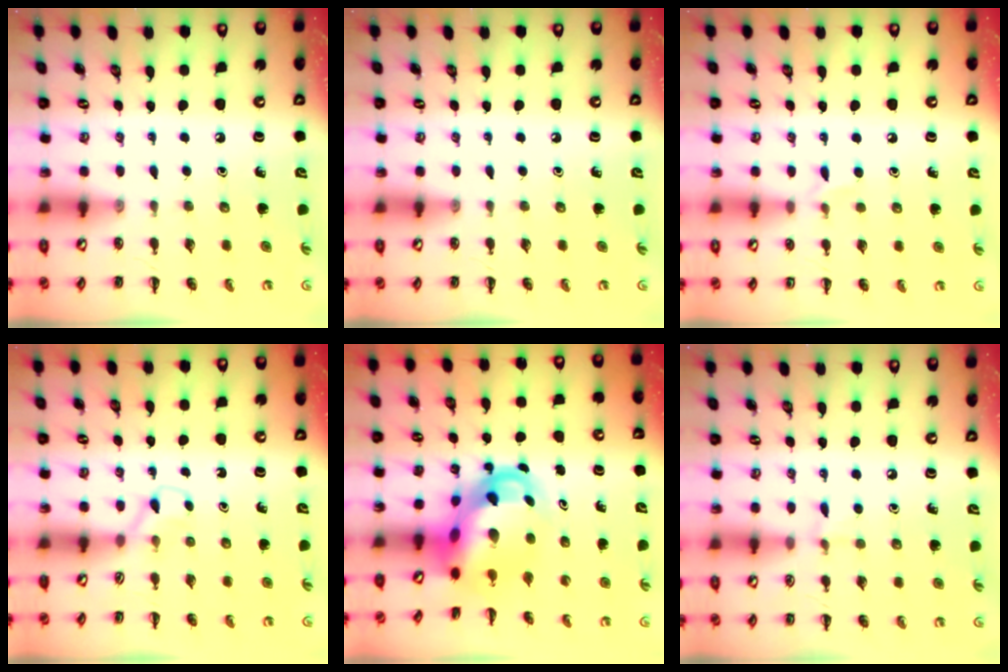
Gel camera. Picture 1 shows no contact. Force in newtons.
{"total": 0.0}
{"total": 5.3, "press": 5.0, "slide": 1.8}
{"total": 2.9, "press": 2.7, "slide": 1.0}
{"total": 5.4, "press": 5.2, "slide": 1.4}
{"total": 4.5, "press": 4.2, "slide": 1.5}